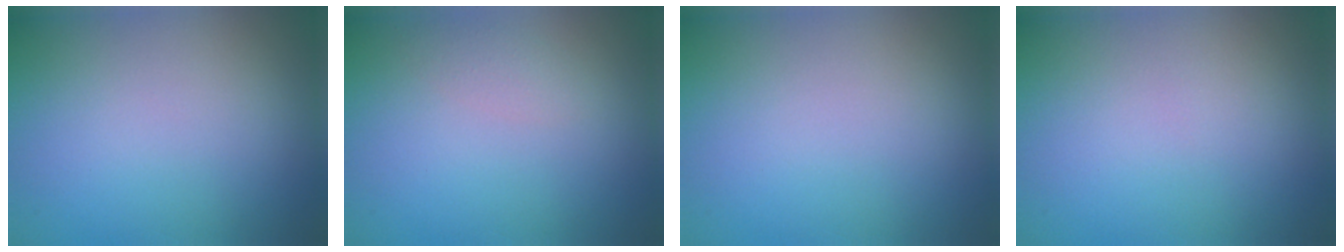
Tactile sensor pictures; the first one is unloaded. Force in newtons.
{"total": 1.1, "press": 1.1, "slide": 0.0}
{"total": 0.0}
{"total": 0.0}